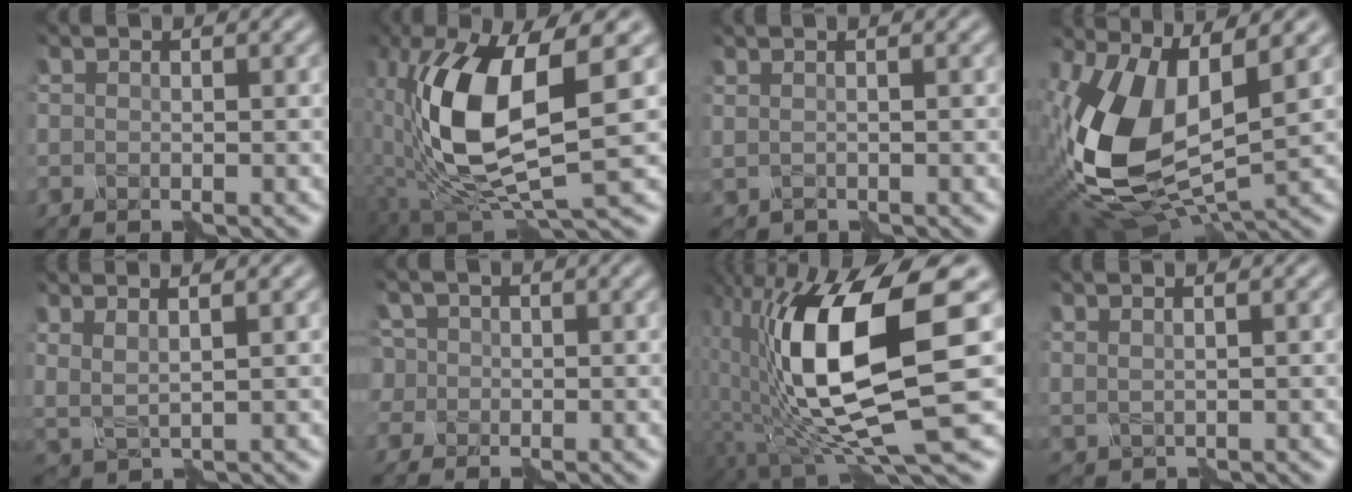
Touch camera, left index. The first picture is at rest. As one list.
[{"total": 11.5, "force": [0.4, 4.7, 10.5], "torque": [-0.220, -0.005, 0.010]}, {"total": 1.5, "force": [0.8, 0.4, 1.3], "torque": [-0.018, -0.007, 0.010]}, {"total": 11.8, "force": [1.0, 6.0, 10.1], "torque": [-0.232, -0.021, 0.025]}, {"total": 3.3, "force": [2.1, 0.8, 2.4], "torque": [-0.051, 0.007, 0.032]}, {"total": 3.6, "force": [1.0, 3.1, 1.4], "torque": [-0.038, 0.018, 0.011]}, {"total": 13.8, "force": [0.9, 4.0, 13.2], "torque": [-0.243, -0.007, 0.013]}, {"total": 2.1, "force": [1.5, 0.6, 1.4], "torque": [-0.017, -0.001, 0.018]}]